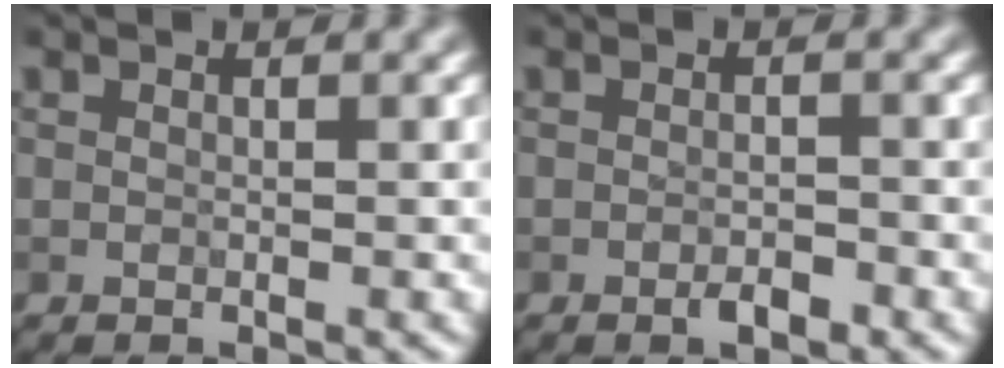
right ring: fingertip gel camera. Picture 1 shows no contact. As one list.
[{"total": 1.5, "force": [-0.9, 0.5, 1.1], "torque": [-0.019, -0.001, -0.016]}]